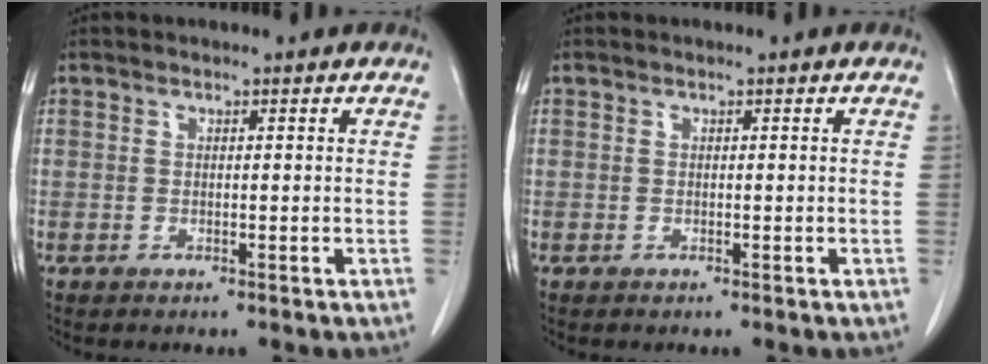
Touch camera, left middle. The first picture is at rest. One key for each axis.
{"total": 0.0}